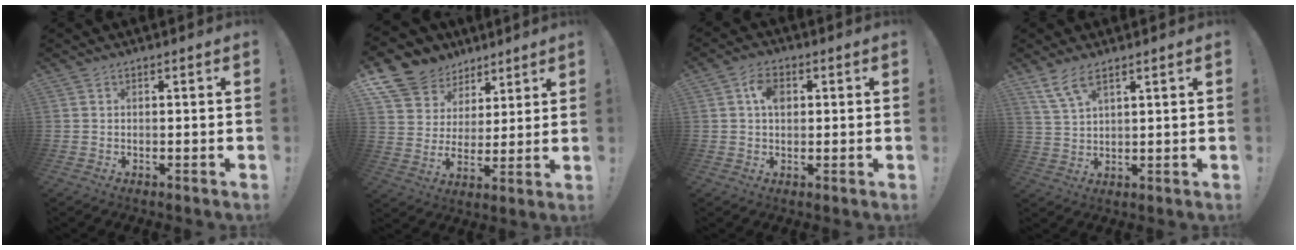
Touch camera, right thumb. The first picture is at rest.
{"total": 12.1, "force": [7.7, 8.8, 3.0], "torque": [-0.053, -0.062, 0.153]}
{"total": 5.8, "force": [1.4, 3.8, 4.2], "torque": [-0.062, 0.005, 0.023]}
{"total": 6.7, "force": [4.6, 2.1, 4.4], "torque": [-0.089, -0.015, 0.088]}